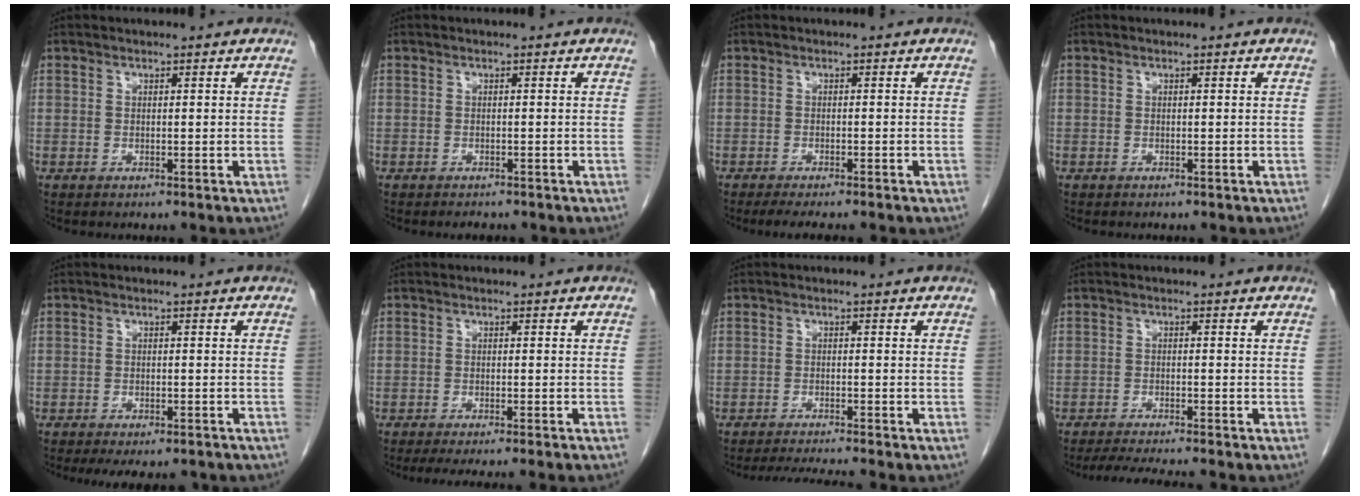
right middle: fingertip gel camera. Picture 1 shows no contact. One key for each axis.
{"total": 1.5, "fx": -1.3, "fy": 0.5, "fz": 0.4, "tx": -0.008, "ty": -0.002, "tz": -0.016}
{"total": 6.7, "fx": -5.4, "fy": 1.2, "fz": 3.7, "tx": -0.045, "ty": -0.010, "tz": -0.074}
{"total": 0.0}
{"total": 8.3, "fx": -6.9, "fy": 3.1, "fz": 3.5, "tx": -0.046, "ty": -0.005, "tz": -0.086}
{"total": 8.7, "fx": -7.5, "fy": -0.4, "fz": 4.3, "tx": -0.037, "ty": -0.017, "tz": -0.103}
{"total": 5.3, "fx": -4.9, "fy": -0.8, "fz": 1.8, "tx": -0.028, "ty": -0.014, "tz": -0.080}
{"total": 7.8, "fx": -7.0, "fy": 0.3, "fz": 3.5, "tx": -0.050, "ty": -0.015, "tz": -0.108}